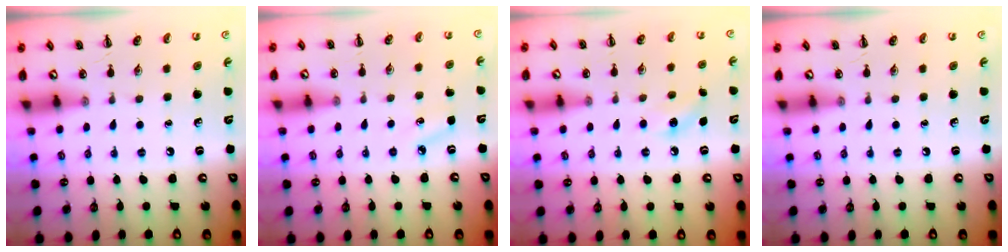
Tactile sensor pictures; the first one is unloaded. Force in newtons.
{"total": 4.4, "press": 4.2, "slide": 1.3}
{"total": 5.2, "press": 5.0, "slide": 1.5}
{"total": 0.0}